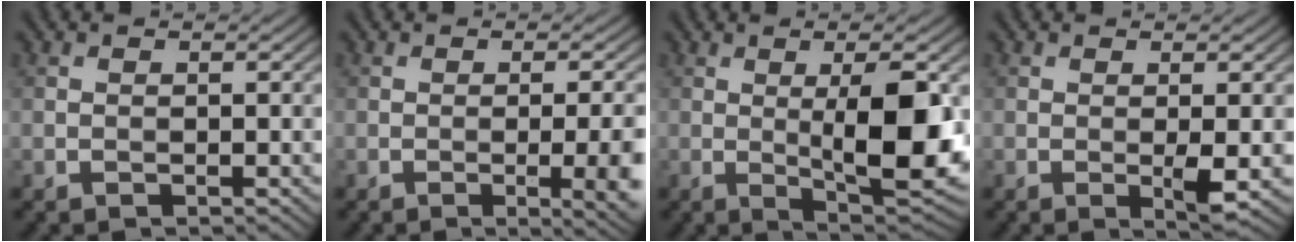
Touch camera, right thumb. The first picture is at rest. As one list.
[{"total": 7.0, "force": [-1.4, 2.0, 6.6], "torque": [-0.082, -0.004, -0.008]}, {"total": 10.2, "force": [0.2, 2.6, 9.9], "torque": [-0.154, -0.001, 0.007]}, {"total": 2.3, "force": [-0.2, 0.2, 2.3], "torque": [-0.045, -0.004, -0.005]}]